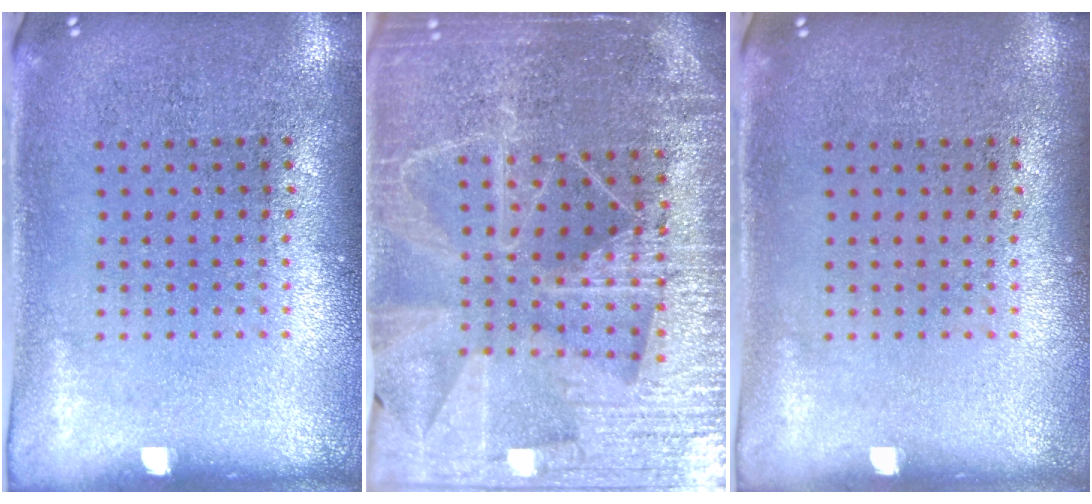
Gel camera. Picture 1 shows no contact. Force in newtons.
{"total": 5.2, "press": 4.7, "slide": 2.2}
{"total": 0.0}